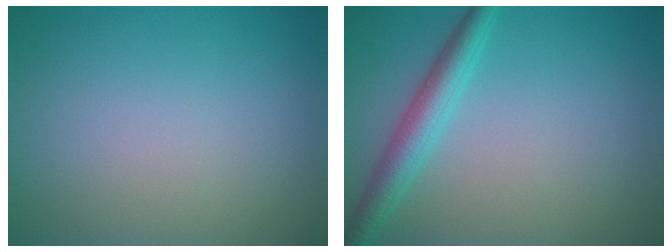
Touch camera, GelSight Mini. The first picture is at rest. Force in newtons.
{"total": 3.3, "press": 3.3, "slide": 0.1}